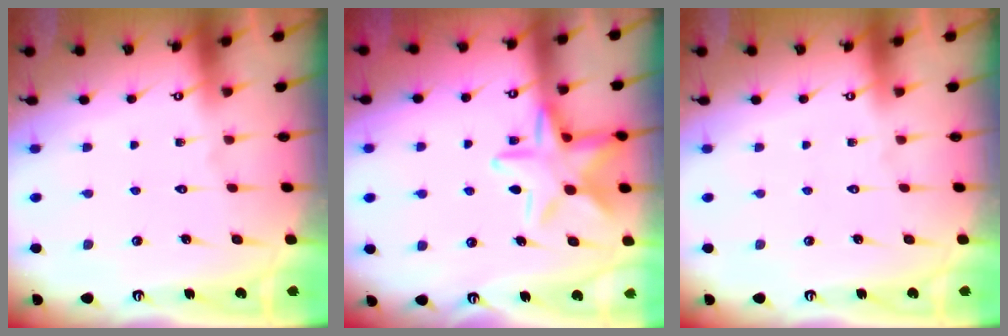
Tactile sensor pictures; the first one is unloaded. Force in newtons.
{"total": 14.0, "press": 13.9, "slide": 1.0}
{"total": 0.0}